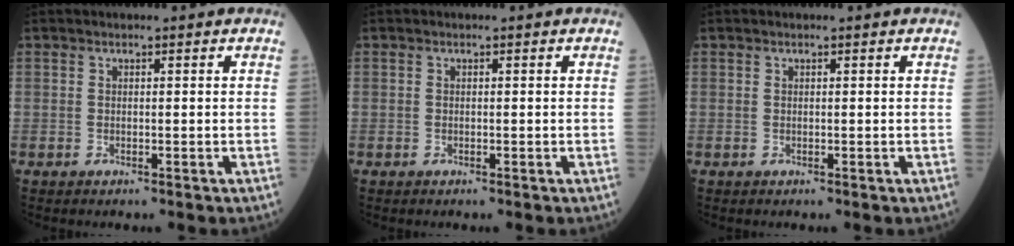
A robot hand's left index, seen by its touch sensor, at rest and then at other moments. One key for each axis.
{"total": 0.0}
{"total": 0.0}